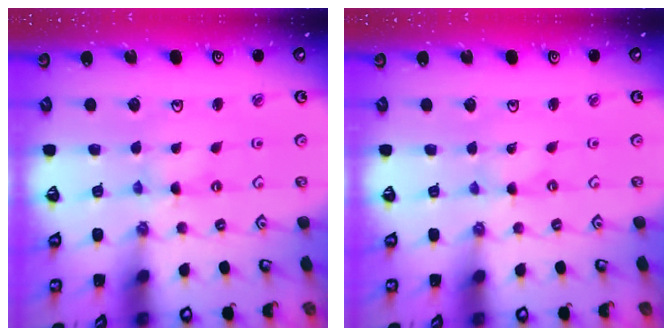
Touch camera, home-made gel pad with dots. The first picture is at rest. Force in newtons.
{"total": 0.0}